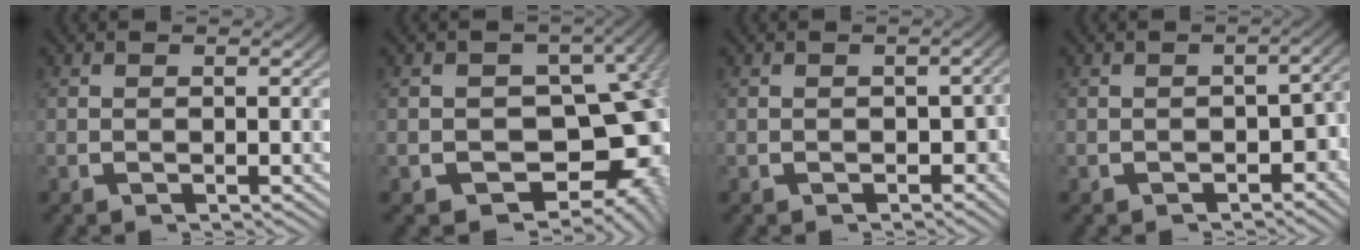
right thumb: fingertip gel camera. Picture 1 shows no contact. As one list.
[{"total": 14.5, "force": [-2.2, 11.2, 8.9], "torque": [-0.136, -0.060, -0.020]}, {"total": 1.9, "force": [-1.0, 1.4, 0.9], "torque": [-0.012, -0.013, -0.009]}, {"total": 2.9, "force": [-1.6, 1.6, 1.7], "torque": [-0.023, -0.015, -0.015]}]